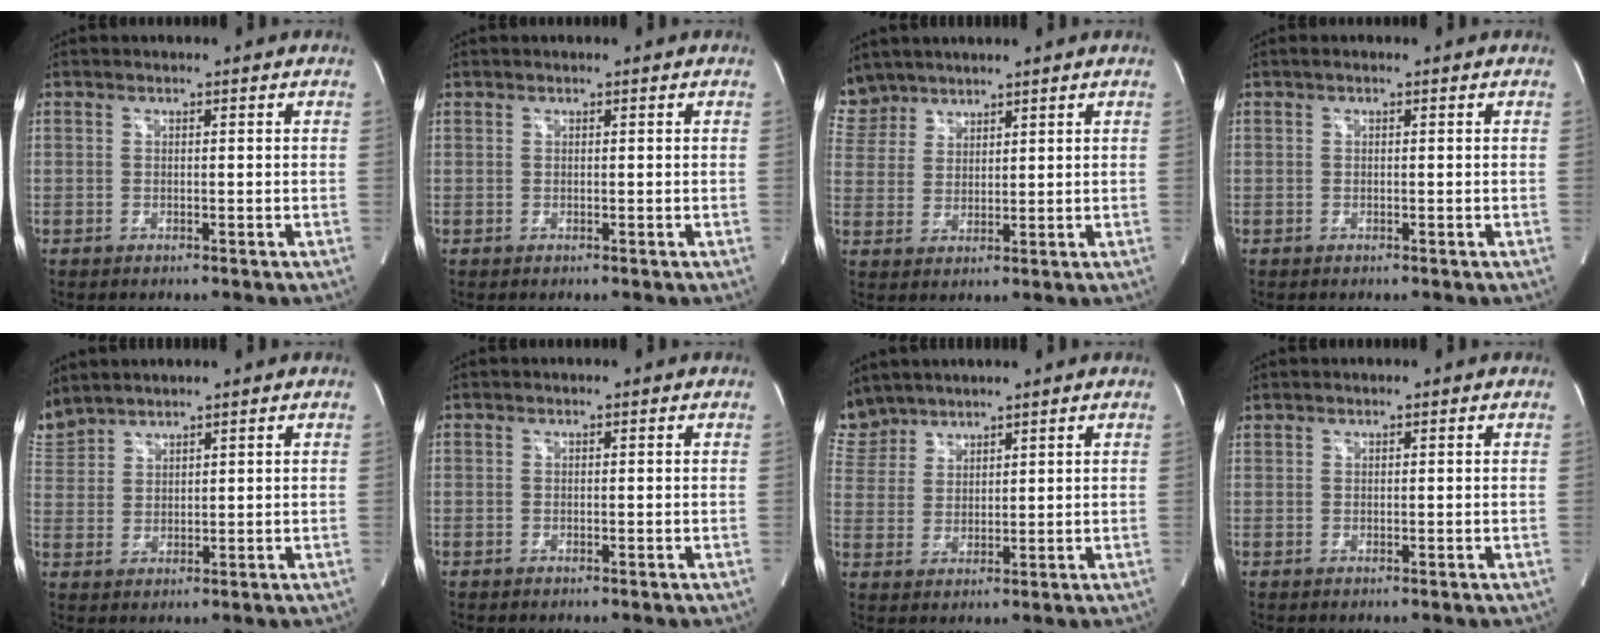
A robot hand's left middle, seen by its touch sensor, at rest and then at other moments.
{"total": 0.0}
{"total": 6.4, "force": [5.6, 3.1, -0.4], "torque": [0.007, 0.008, 0.120]}
{"total": 0.0}
{"total": 6.1, "force": [5.9, 1.3, 1.0], "torque": [-0.044, 0.017, 0.132]}
{"total": 0.0}
{"total": 6.7, "force": [6.2, 2.7, -0.1], "torque": [-0.006, 0.011, 0.137]}
{"total": 0.6, "force": [0.6, -0.1, -0.1], "torque": [-0.010, 0.011, 0.020]}